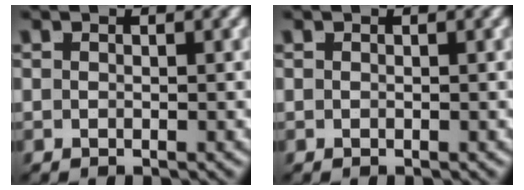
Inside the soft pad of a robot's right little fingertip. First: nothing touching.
{"total": 0.0}